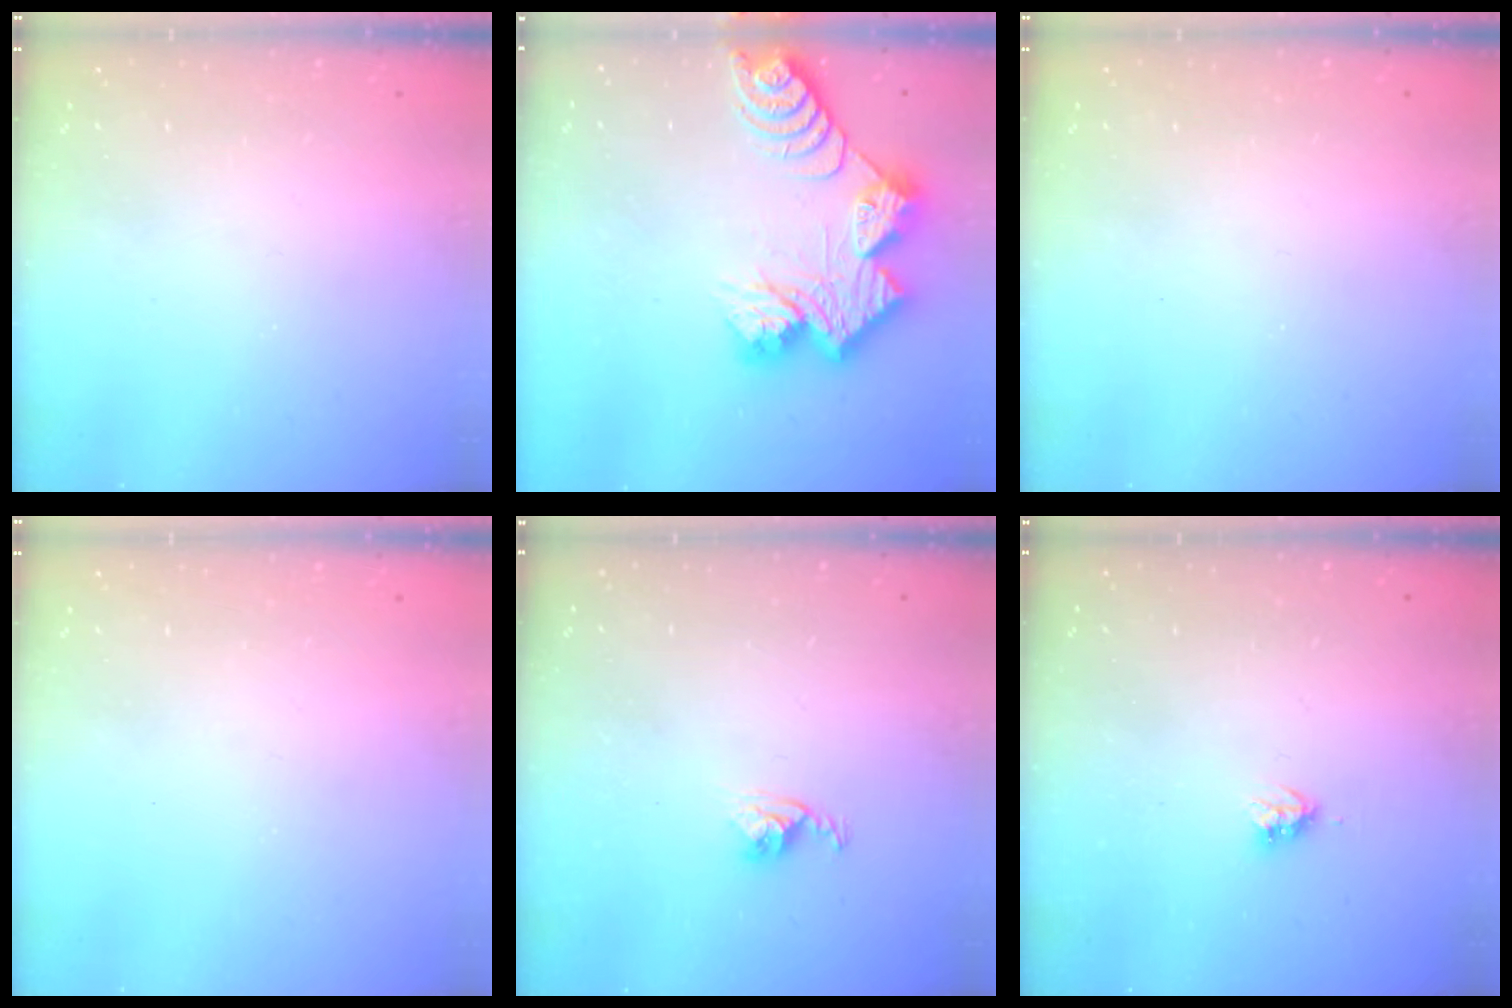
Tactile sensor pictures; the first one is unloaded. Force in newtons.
{"total": 17.1, "press": 17.0, "slide": 1.3}
{"total": 0.0}
{"total": 0.0}
{"total": 4.5, "press": 4.5, "slide": 0.4}
{"total": 3.7, "press": 3.7, "slide": 0.1}